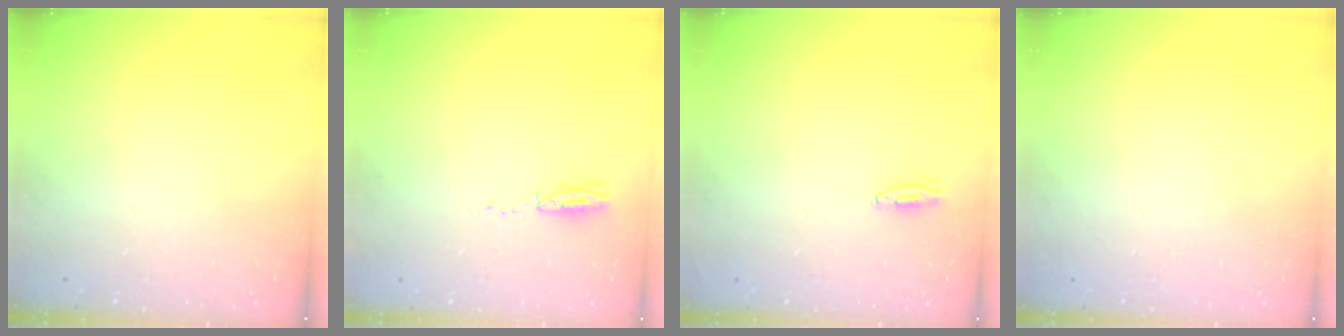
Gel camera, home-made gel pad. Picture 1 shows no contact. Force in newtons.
{"total": 3.3, "press": 2.7, "slide": 1.9}
{"total": 3.5, "press": 3.1, "slide": 1.4}
{"total": 9.8, "press": 1.6, "slide": 9.7}